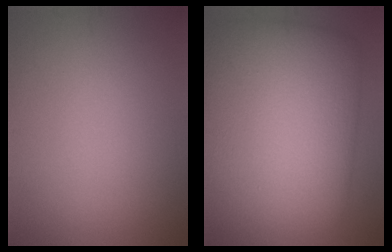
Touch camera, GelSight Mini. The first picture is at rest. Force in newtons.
{"total": 15.7, "press": 15.7, "slide": 0.7}